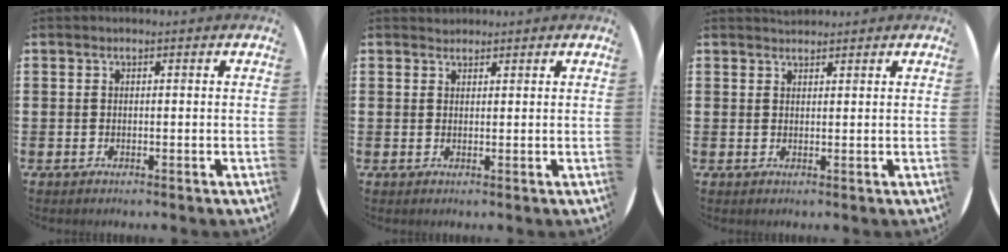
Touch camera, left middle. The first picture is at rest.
{"total": 1.0, "force": [1.0, 0.2, -0.1], "torque": [0.002, 0.002, 0.019]}
{"total": 1.3, "force": [1.2, 0.2, -0.1], "torque": [0.008, -0.003, 0.023]}